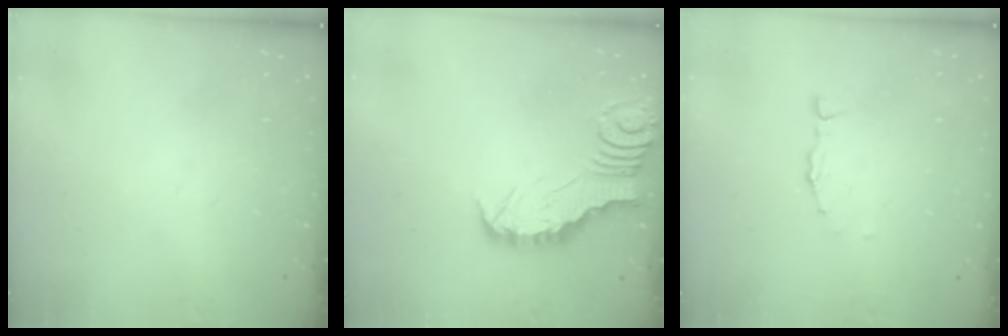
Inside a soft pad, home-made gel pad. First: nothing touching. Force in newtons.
{"total": 2.6, "press": 2.6, "slide": 0.2}
{"total": 1.7, "press": 1.7, "slide": 0.4}